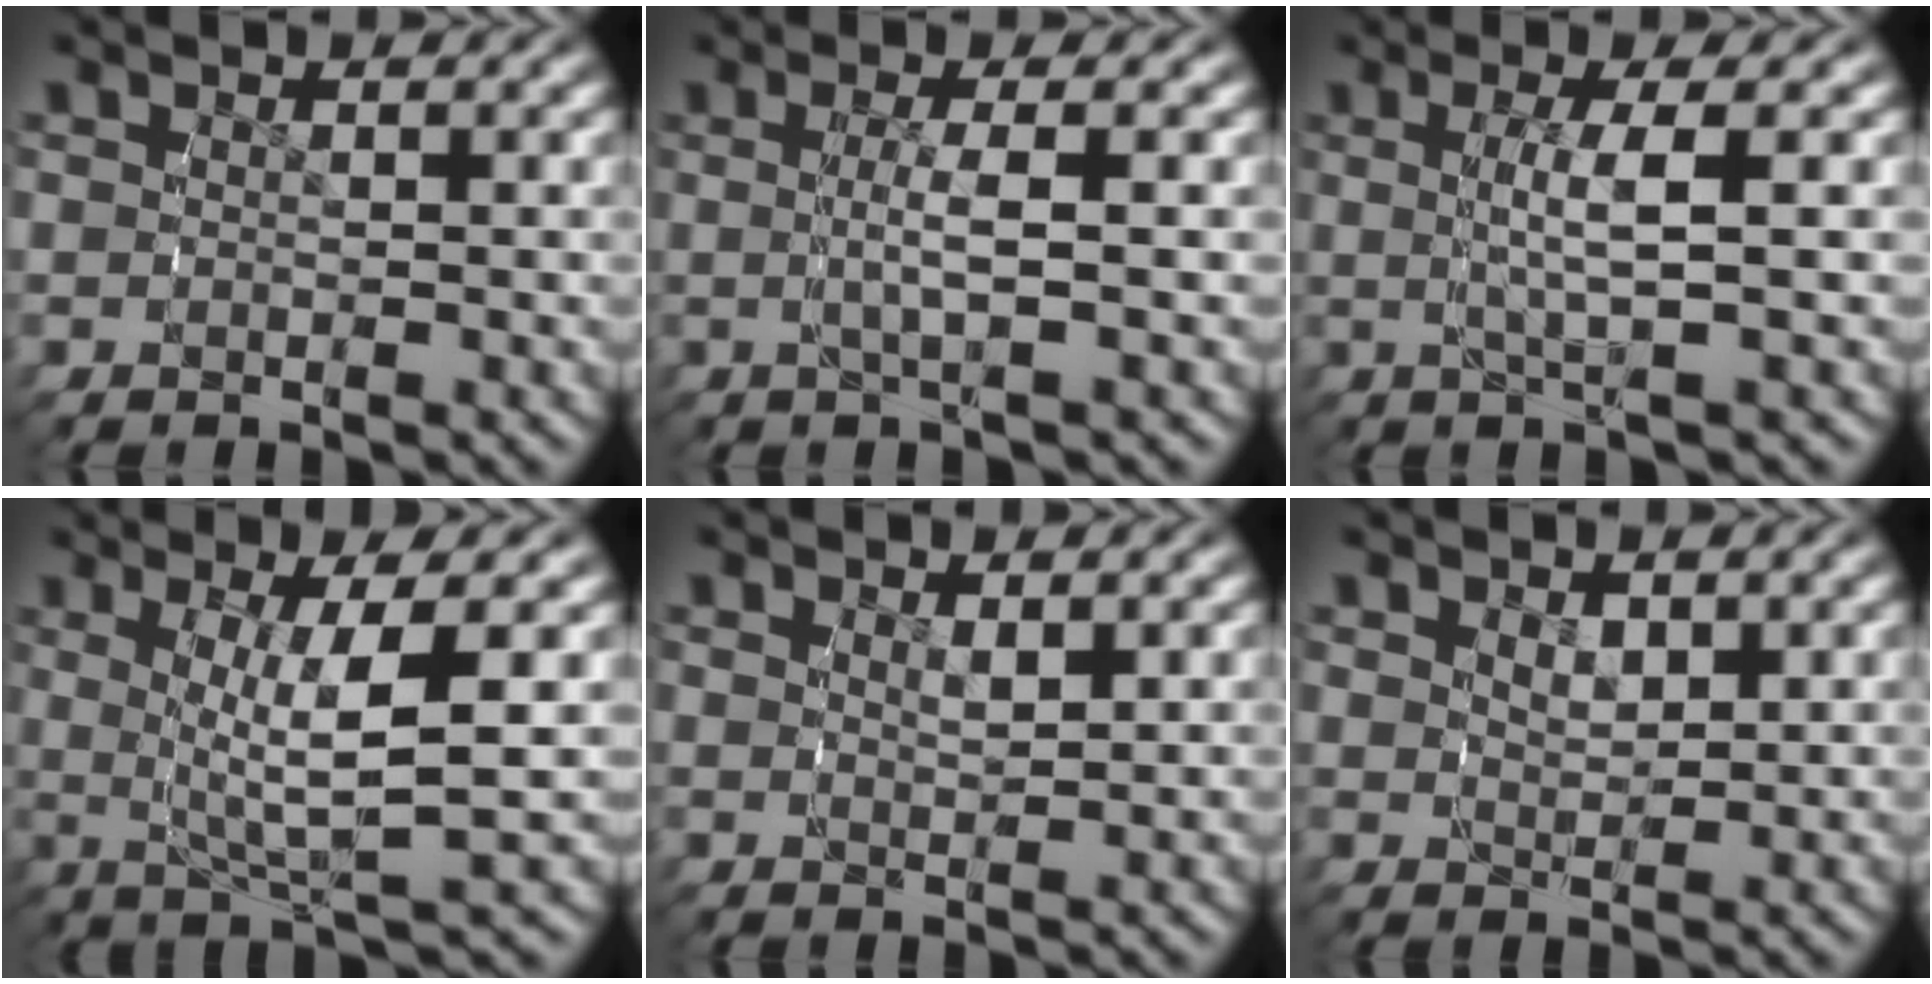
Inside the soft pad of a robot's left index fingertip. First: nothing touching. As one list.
[{"total": 2.3, "force": [0.0, -0.6, 2.2], "torque": [-0.040, 0.006, -0.002]}, {"total": 3.0, "force": [0.4, -0.6, 2.9], "torque": [-0.050, 0.008, 0.006]}, {"total": 5.9, "force": [1.0, 1.3, 5.6], "torque": [-0.088, 0.004, 0.017]}, {"total": 1.0, "force": [0.8, -0.6, 0.1], "torque": [0.010, 0.000, 0.014]}, {"total": 1.1, "force": [0.9, 0.3, 0.6], "torque": [-0.002, -0.002, 0.020]}]